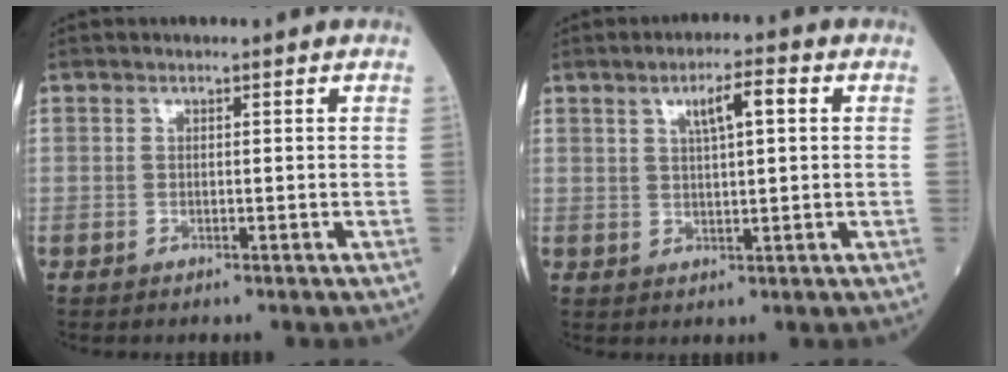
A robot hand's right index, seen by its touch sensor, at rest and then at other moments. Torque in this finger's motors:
{"motor_torque": [0.66, 0.35, 0.09, 0.08]}